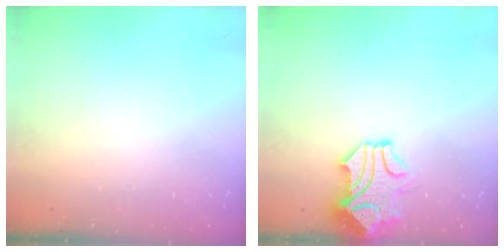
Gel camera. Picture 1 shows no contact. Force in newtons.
{"total": 1.3, "press": 0.7, "slide": 1.1}